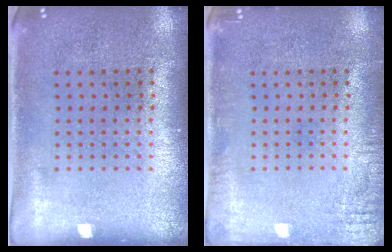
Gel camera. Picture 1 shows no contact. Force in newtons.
{"total": 1.8, "press": 1.8, "slide": 0.1}